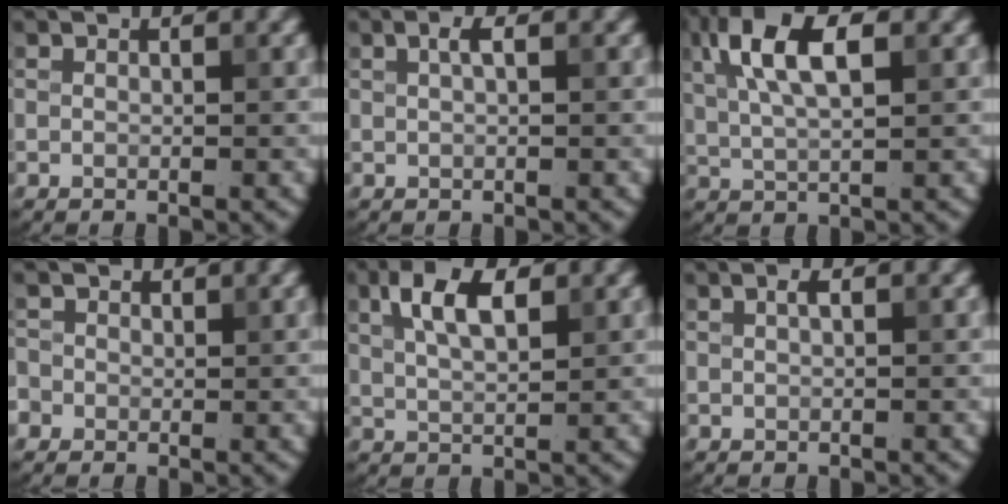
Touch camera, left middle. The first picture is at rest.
{"total": 1.2, "force": [0.4, 0.3, 1.0], "torque": [-0.020, 0.004, 0.007]}
{"total": 7.3, "force": [2.5, 2.9, 6.2], "torque": [-0.122, 0.020, 0.039]}
{"total": 1.8, "force": [0.2, 1.8, 0.4], "torque": [-0.001, 0.009, -0.006]}
{"total": 4.9, "force": [2.1, 2.2, 3.9], "torque": [-0.077, 0.008, 0.036]}
{"total": 0.8, "force": [0.3, 0.2, 0.7], "torque": [-0.013, 0.004, 0.006]}